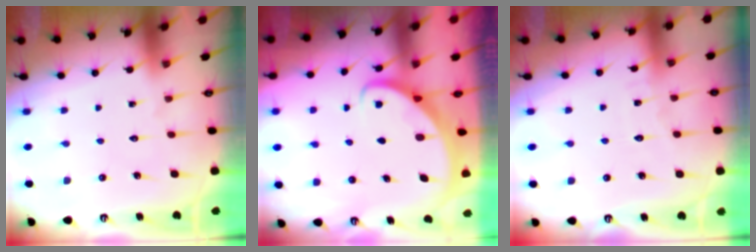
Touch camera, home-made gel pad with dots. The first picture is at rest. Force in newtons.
{"total": 2.8, "press": 2.8, "slide": 0.2}
{"total": 3.3, "press": 3.3, "slide": 0.4}